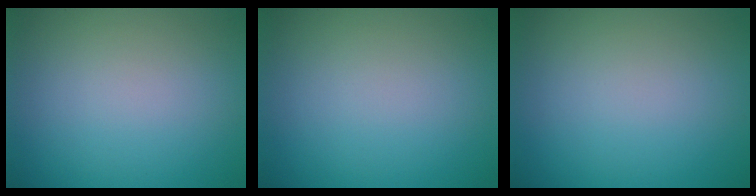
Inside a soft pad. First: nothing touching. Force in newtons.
{"total": 0.0}
{"total": 0.0}